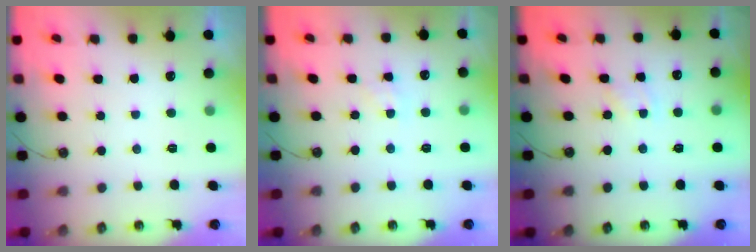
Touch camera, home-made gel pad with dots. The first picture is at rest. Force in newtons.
{"total": 2.1, "press": 2.1, "slide": 0.4}
{"total": 1.5, "press": 1.5, "slide": 0.3}